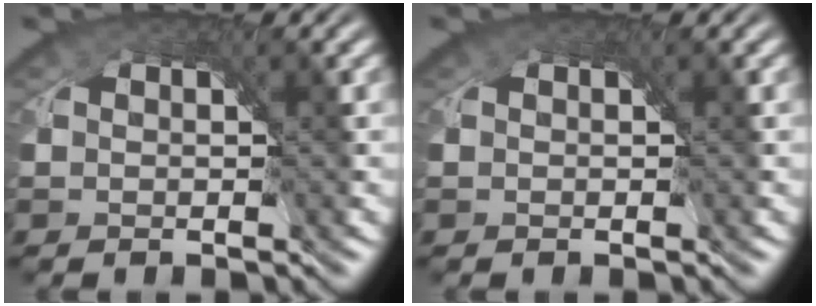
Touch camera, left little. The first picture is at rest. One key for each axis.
{"total": 0.0}